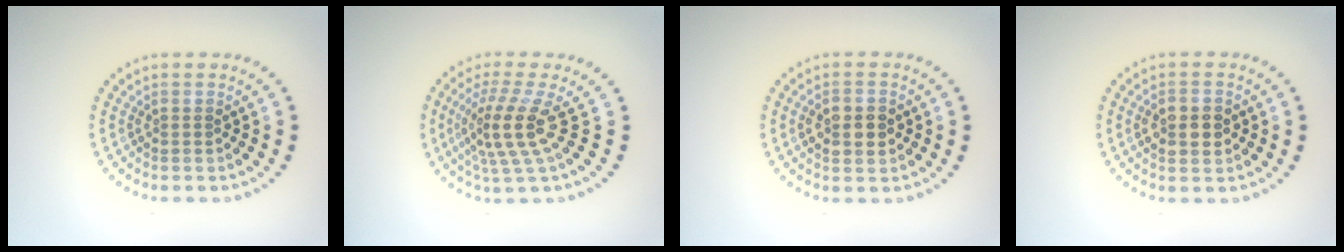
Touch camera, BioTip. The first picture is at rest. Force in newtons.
{"total": 4.3, "press": 3.1, "slide": 3.0}
{"total": 2.7, "press": 2.7, "slide": 0.0}
{"total": 2.7, "press": 2.7, "slide": 0.0}